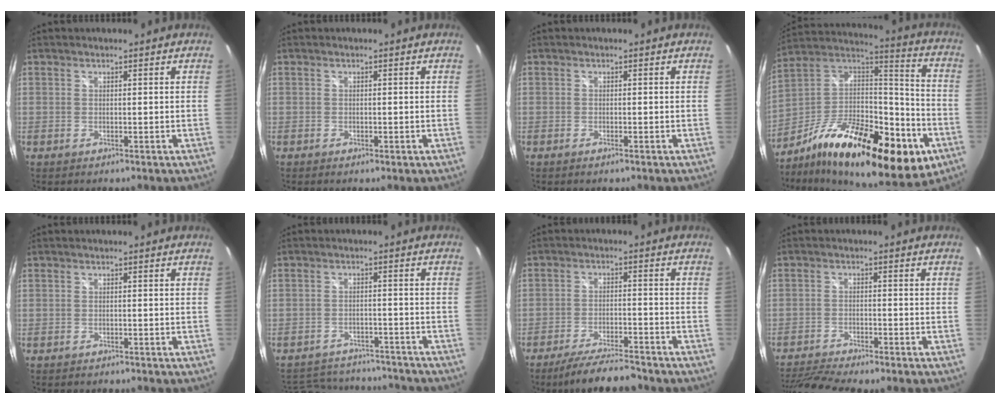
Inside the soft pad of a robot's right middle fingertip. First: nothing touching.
{"total": 0.6, "force": [-0.3, 0.3, 0.4], "torque": [-0.005, -0.001, -0.006]}
{"total": 0.9, "force": [-0.7, 0.1, 0.6], "torque": [-0.011, -0.002, -0.013]}
{"total": 31.4, "force": [-15.0, 12.6, 24.5], "torque": [-0.402, -0.013, -0.240]}
{"total": 2.0, "force": [-1.9, 0.5, 0.6], "torque": [-0.014, -0.012, -0.028]}
{"total": 16.4, "force": [-14.5, 5.7, 5.3], "torque": [-0.117, 0.021, -0.187]}
{"total": 10.7, "force": [-9.5, 1.4, 4.7], "torque": [-0.103, -0.008, -0.153]}
{"total": 9.3, "force": [-8.5, 0.4, 3.8], "torque": [-0.100, -0.018, -0.146]}